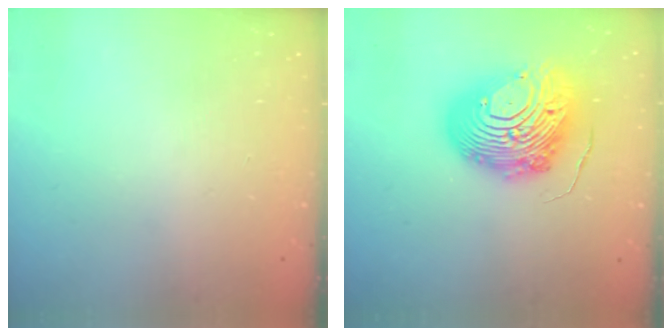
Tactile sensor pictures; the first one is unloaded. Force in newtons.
{"total": 16.1, "press": 16.0, "slide": 1.8}